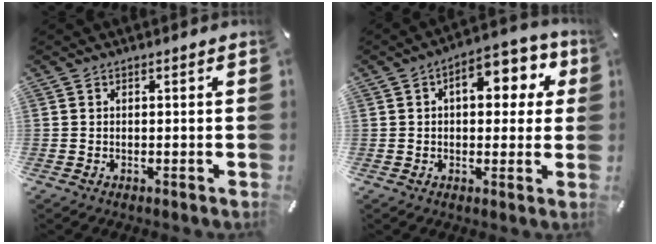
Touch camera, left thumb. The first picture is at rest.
{"total": 10.8, "force": [3.1, 6.3, 8.2], "torque": [-0.099, -0.004, 0.044]}